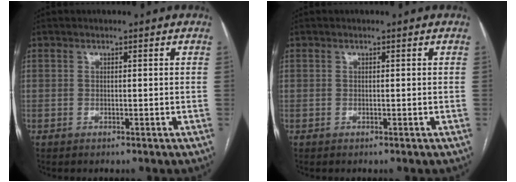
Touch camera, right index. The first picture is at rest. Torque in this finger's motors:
{"motor_torque": [0.04, 0.00, 0.03, 0.01]}